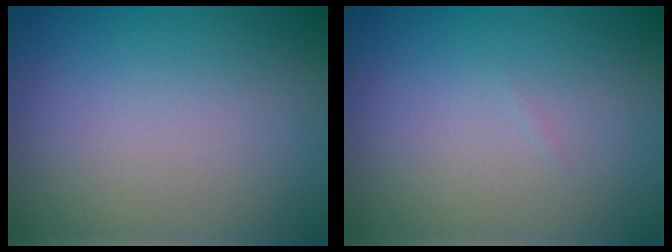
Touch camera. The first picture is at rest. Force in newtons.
{"total": 0.0}